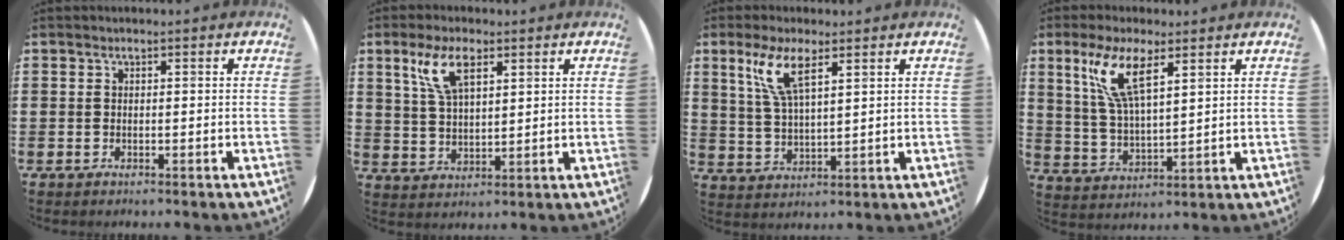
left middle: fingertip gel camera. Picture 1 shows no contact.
{"total": 6.5, "force": [3.7, 2.7, 4.7], "torque": [-0.103, 0.010, 0.065]}
{"total": 6.6, "force": [4.0, 1.6, 5.0], "torque": [-0.110, 0.005, 0.070]}
{"total": 8.3, "force": [5.0, 2.2, 6.2], "torque": [-0.136, 0.000, 0.087]}